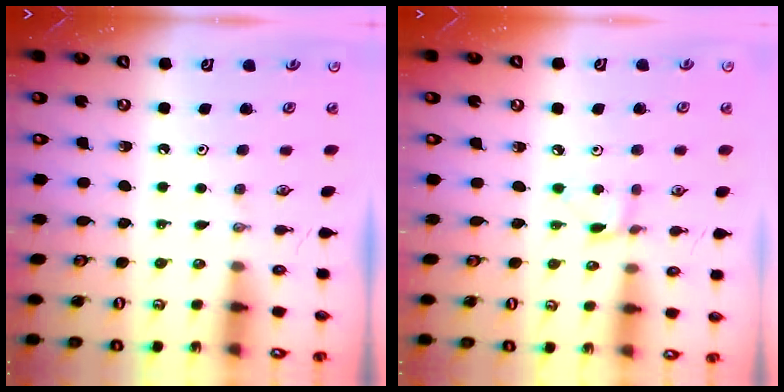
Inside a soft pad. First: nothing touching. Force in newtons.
{"total": 2.0, "press": 2.0, "slide": 0.2}